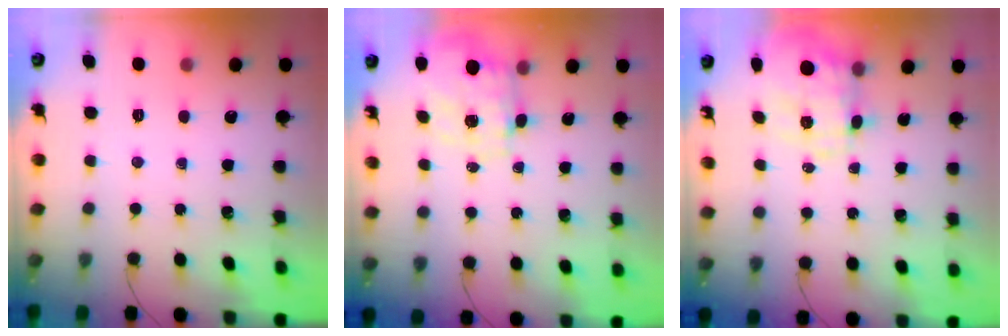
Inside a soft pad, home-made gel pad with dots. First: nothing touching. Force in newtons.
{"total": 3.3, "press": 3.1, "slide": 1.1}
{"total": 8.7, "press": 8.5, "slide": 1.7}